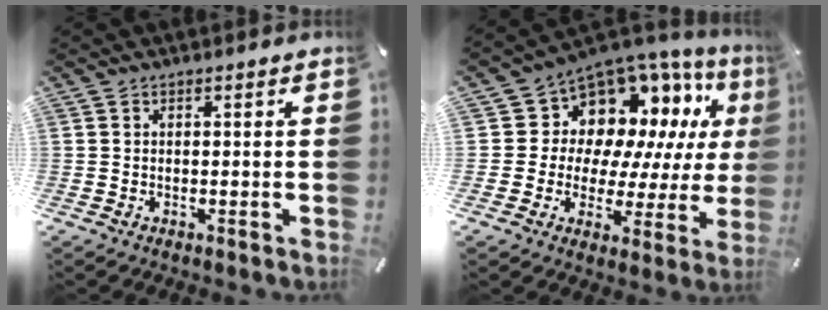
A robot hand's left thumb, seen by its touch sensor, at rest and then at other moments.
{"total": 11.4, "force": [6.3, 8.9, 3.2], "torque": [-0.064, -0.069, 0.119]}